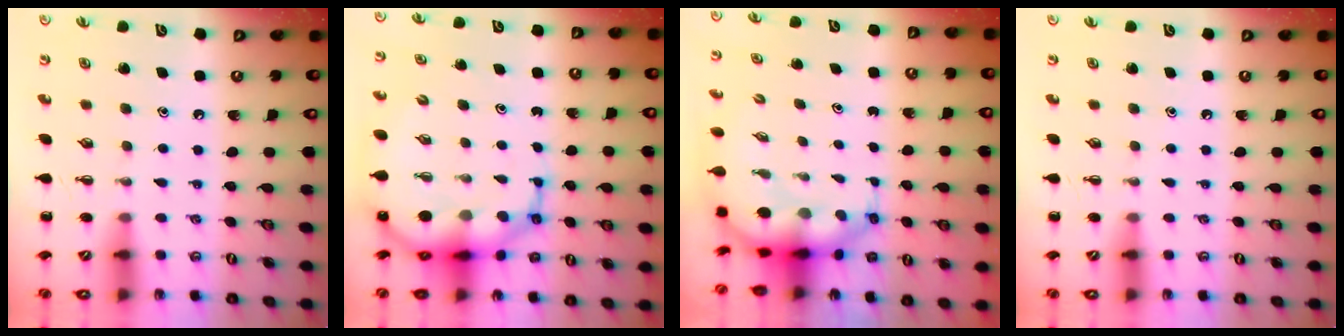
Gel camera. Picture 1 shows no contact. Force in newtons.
{"total": 11.5, "press": 11.0, "slide": 3.3}
{"total": 7.0, "press": 6.8, "slide": 1.9}
{"total": 0.0}